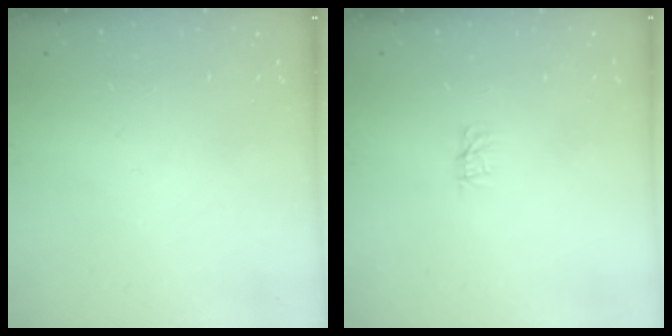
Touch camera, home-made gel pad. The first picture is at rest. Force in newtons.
{"total": 0.0}